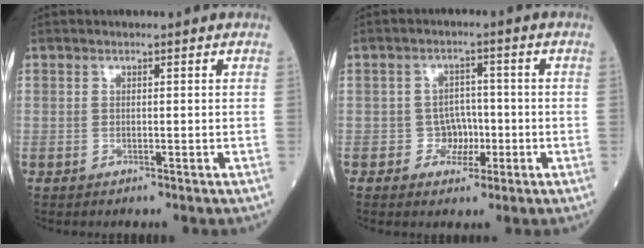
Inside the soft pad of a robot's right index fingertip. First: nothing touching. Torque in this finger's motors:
{"motor_torque": [-0.13, 0.03, -0.04, -0.01]}